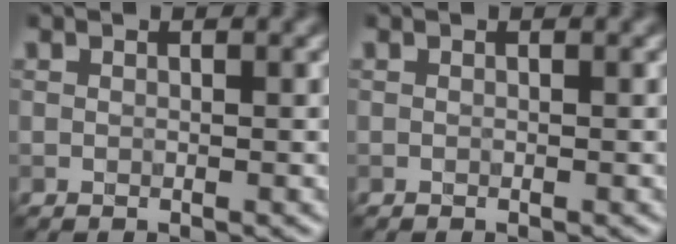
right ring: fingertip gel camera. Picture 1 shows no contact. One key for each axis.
{"total": 0.0}